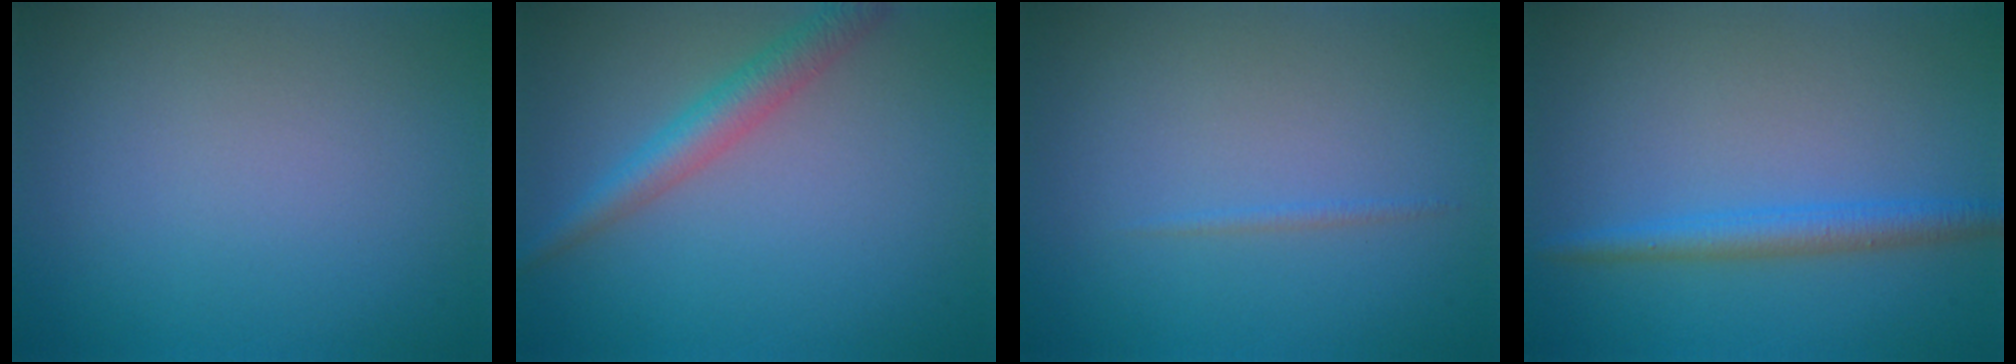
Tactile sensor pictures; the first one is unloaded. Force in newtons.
{"total": 3.1, "press": 3.1, "slide": 0.2}
{"total": 0.5, "press": 0.5, "slide": 0.1}
{"total": 2.6, "press": 2.6, "slide": 0.1}